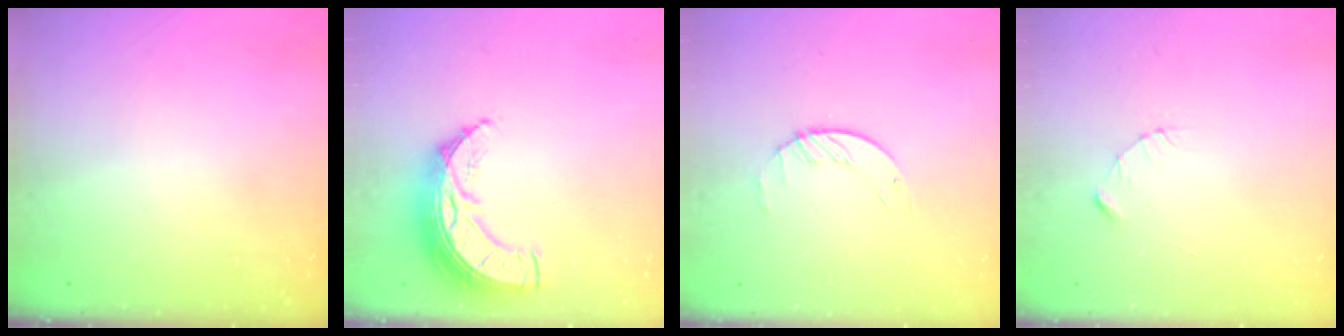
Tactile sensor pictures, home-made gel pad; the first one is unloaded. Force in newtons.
{"total": 13.7, "press": 13.7, "slide": 1.0}
{"total": 1.6, "press": 1.6, "slide": 0.2}
{"total": 2.3, "press": 2.3, "slide": 0.3}